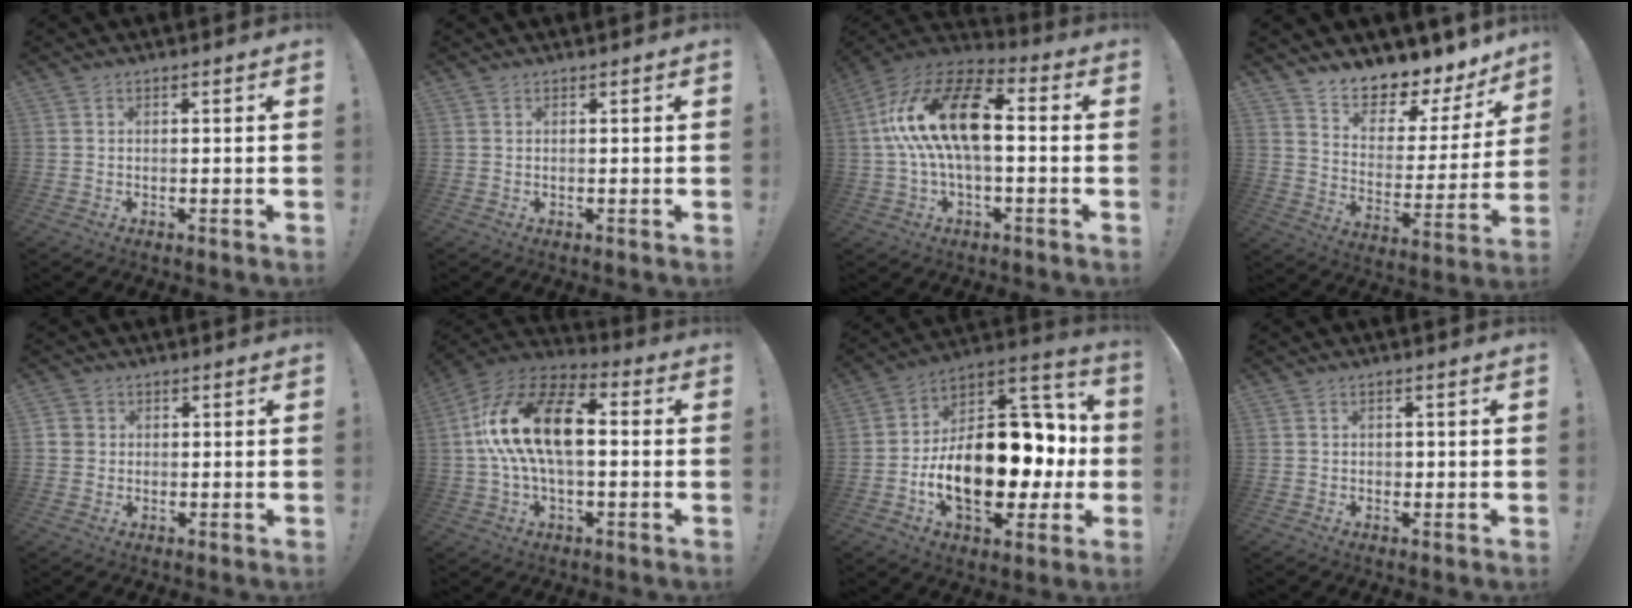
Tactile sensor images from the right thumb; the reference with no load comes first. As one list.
[{"total": 0.7, "force": [0.6, 0.0, -0.2], "torque": [0.012, -0.004, 0.011]}, {"total": 19.6, "force": [2.2, 9.3, 17.1], "torque": [-0.311, 0.011, 0.040]}, {"total": 9.2, "force": [8.4, 2.9, 2.2], "torque": [-0.030, -0.093, 0.141]}, {"total": 2.9, "force": [0.7, 2.8, 0.4], "torque": [-0.003, 0.005, 0.013]}, {"total": 19.7, "force": [2.2, 10.9, 16.3], "torque": [-0.296, 0.014, 0.035]}, {"total": 25.2, "force": [-4.2, 14.0, 20.5], "torque": [-0.328, 0.016, -0.056]}, {"total": 1.1, "force": [-0.3, 0.9, 0.5], "torque": [-0.010, 0.004, -0.005]}]